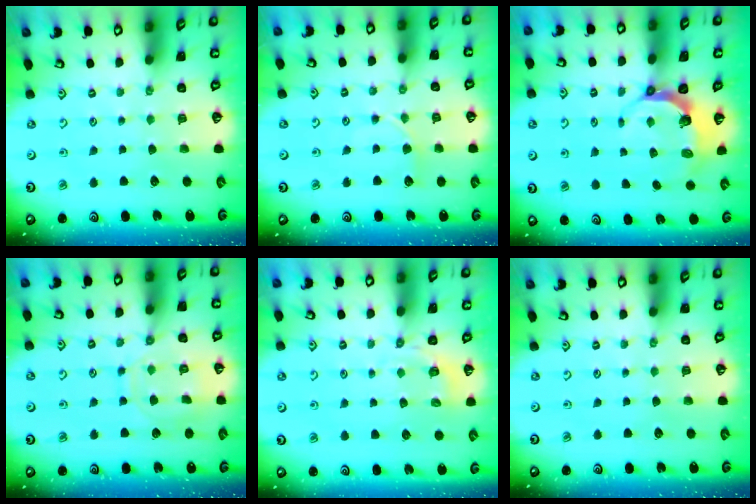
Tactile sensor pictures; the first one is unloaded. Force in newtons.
{"total": 3.5, "press": 3.5, "slide": 0.5}
{"total": 5.8, "press": 4.7, "slide": 3.4}
{"total": 11.7, "press": 11.7, "slide": 0.8}
{"total": 2.3, "press": 1.4, "slide": 1.8}
{"total": 0.0}